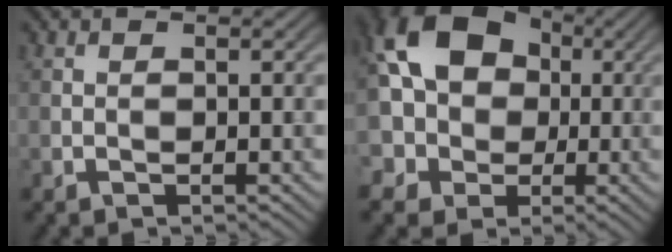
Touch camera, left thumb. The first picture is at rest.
{"total": 13.7, "force": [2.3, 10.9, 7.9], "torque": [-0.170, 0.022, 0.011]}